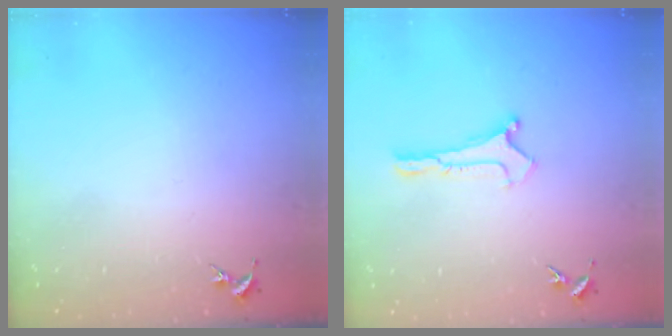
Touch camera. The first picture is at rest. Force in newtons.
{"total": 0.0}